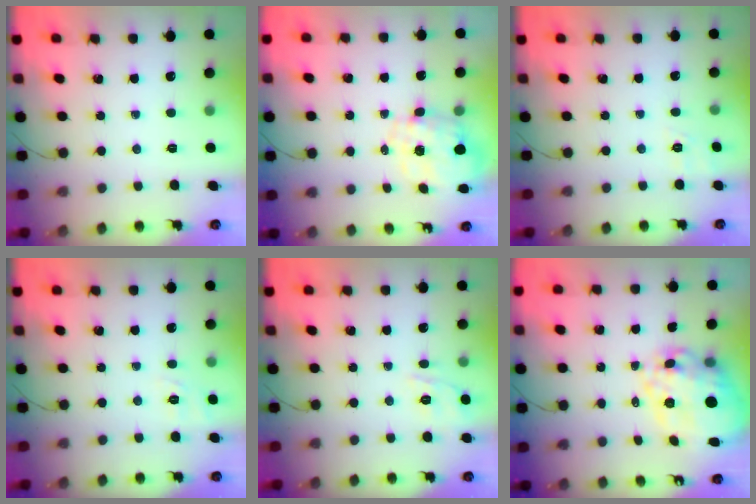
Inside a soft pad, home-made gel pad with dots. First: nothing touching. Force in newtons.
{"total": 2.9, "press": 2.7, "slide": 1.0}
{"total": 7.8, "press": 7.5, "slide": 2.1}
{"total": 2.3, "press": 1.3, "slide": 1.9}
{"total": 8.4, "press": 8.3, "slide": 1.5}
{"total": 18.5, "press": 18.0, "slide": 4.4}